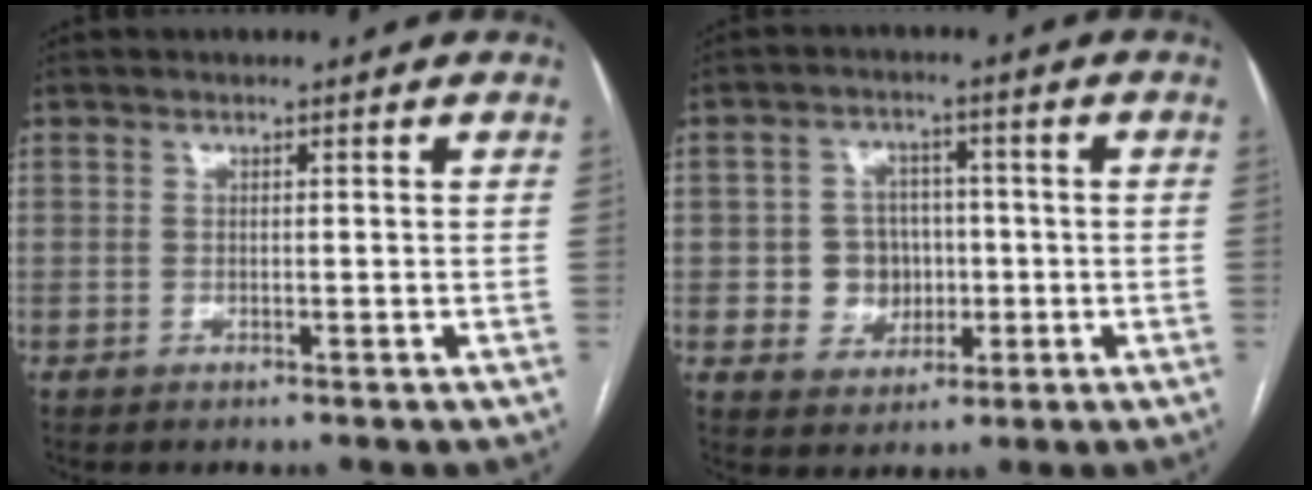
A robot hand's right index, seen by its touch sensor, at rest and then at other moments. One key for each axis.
{"total": 6.5, "fx": -0.6, "fy": 6.0, "fz": 2.2, "tx": -0.037, "ty": 0.017, "tz": -0.003}